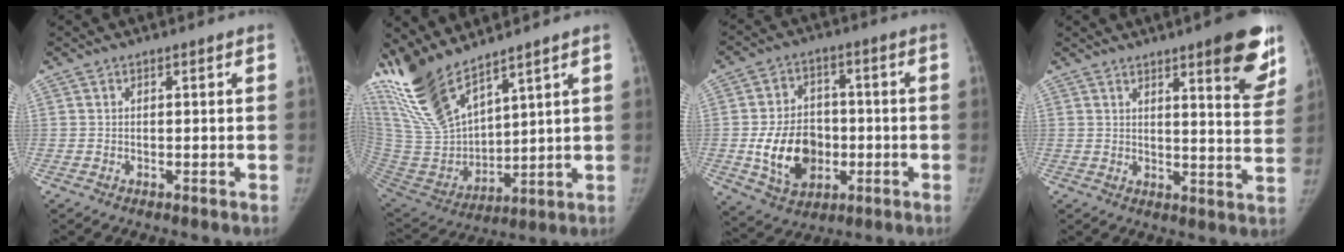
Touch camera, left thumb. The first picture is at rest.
{"total": 16.2, "force": [13.3, 4.2, 8.2], "torque": [-0.149, -0.067, 0.284]}
{"total": 13.3, "force": [-2.4, 10.0, 8.5], "torque": [-0.109, 0.010, -0.032]}
{"total": 12.3, "force": [7.4, 2.5, 9.5], "torque": [-0.088, -0.041, 0.093]}